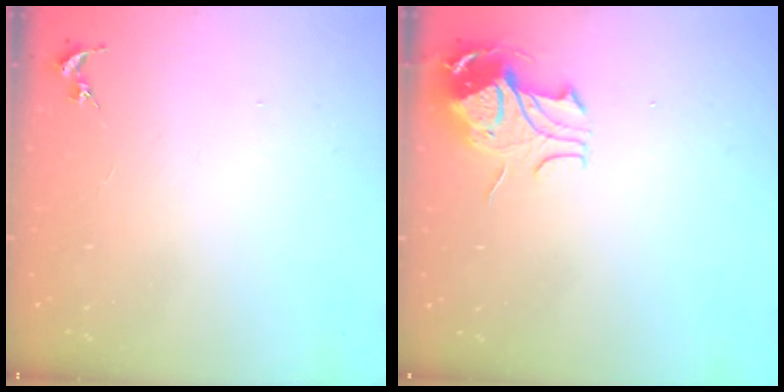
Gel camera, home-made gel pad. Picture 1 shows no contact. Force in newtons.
{"total": 9.6, "press": 9.6, "slide": 1.1}